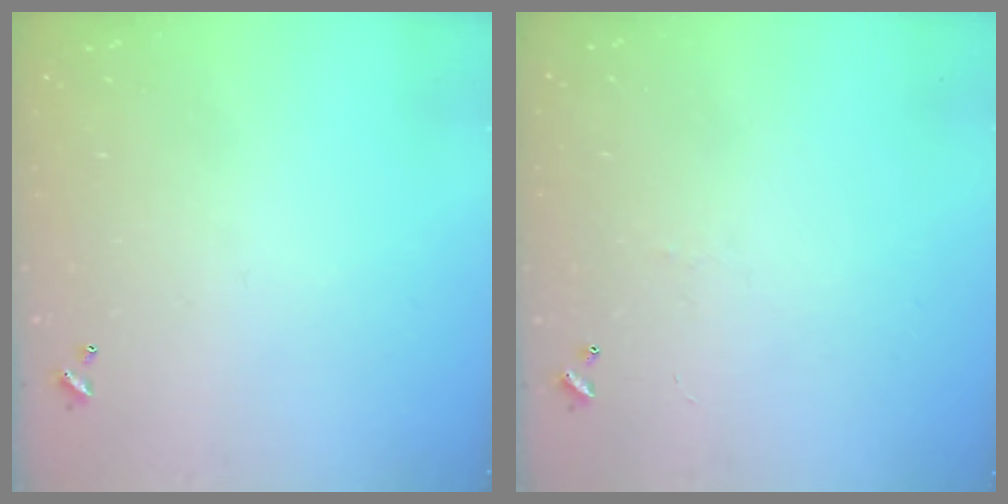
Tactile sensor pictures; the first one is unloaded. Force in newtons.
{"total": 2.7, "press": 2.6, "slide": 0.5}